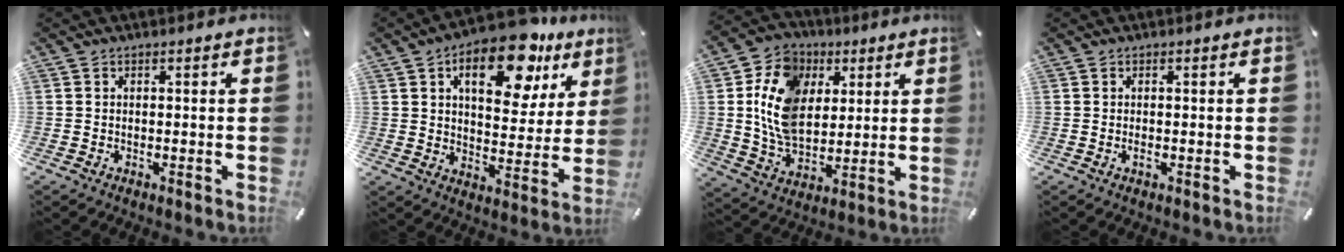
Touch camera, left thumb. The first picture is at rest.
{"total": 18.0, "force": [10.0, 9.3, 11.7], "torque": [-0.157, -0.049, 0.161]}
{"total": 14.0, "force": [3.3, 10.9, 8.1], "torque": [-0.181, -0.001, 0.059]}
{"total": 1.1, "force": [-0.2, 0.3, 1.0], "torque": [-0.020, -0.002, -0.003]}